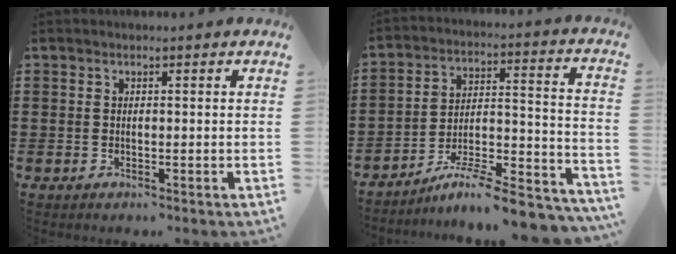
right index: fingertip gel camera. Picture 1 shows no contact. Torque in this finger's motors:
{"motor_torque": [2.14, 0.00, 0.45, 0.13]}